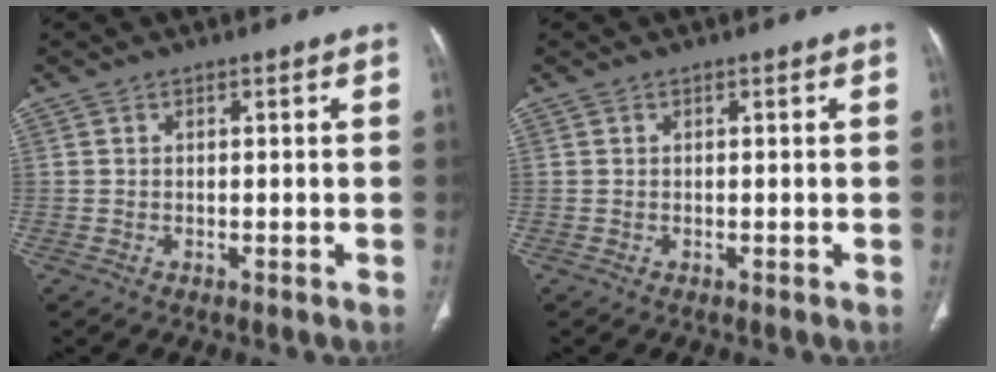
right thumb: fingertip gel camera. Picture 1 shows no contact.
{"total": 0.0}